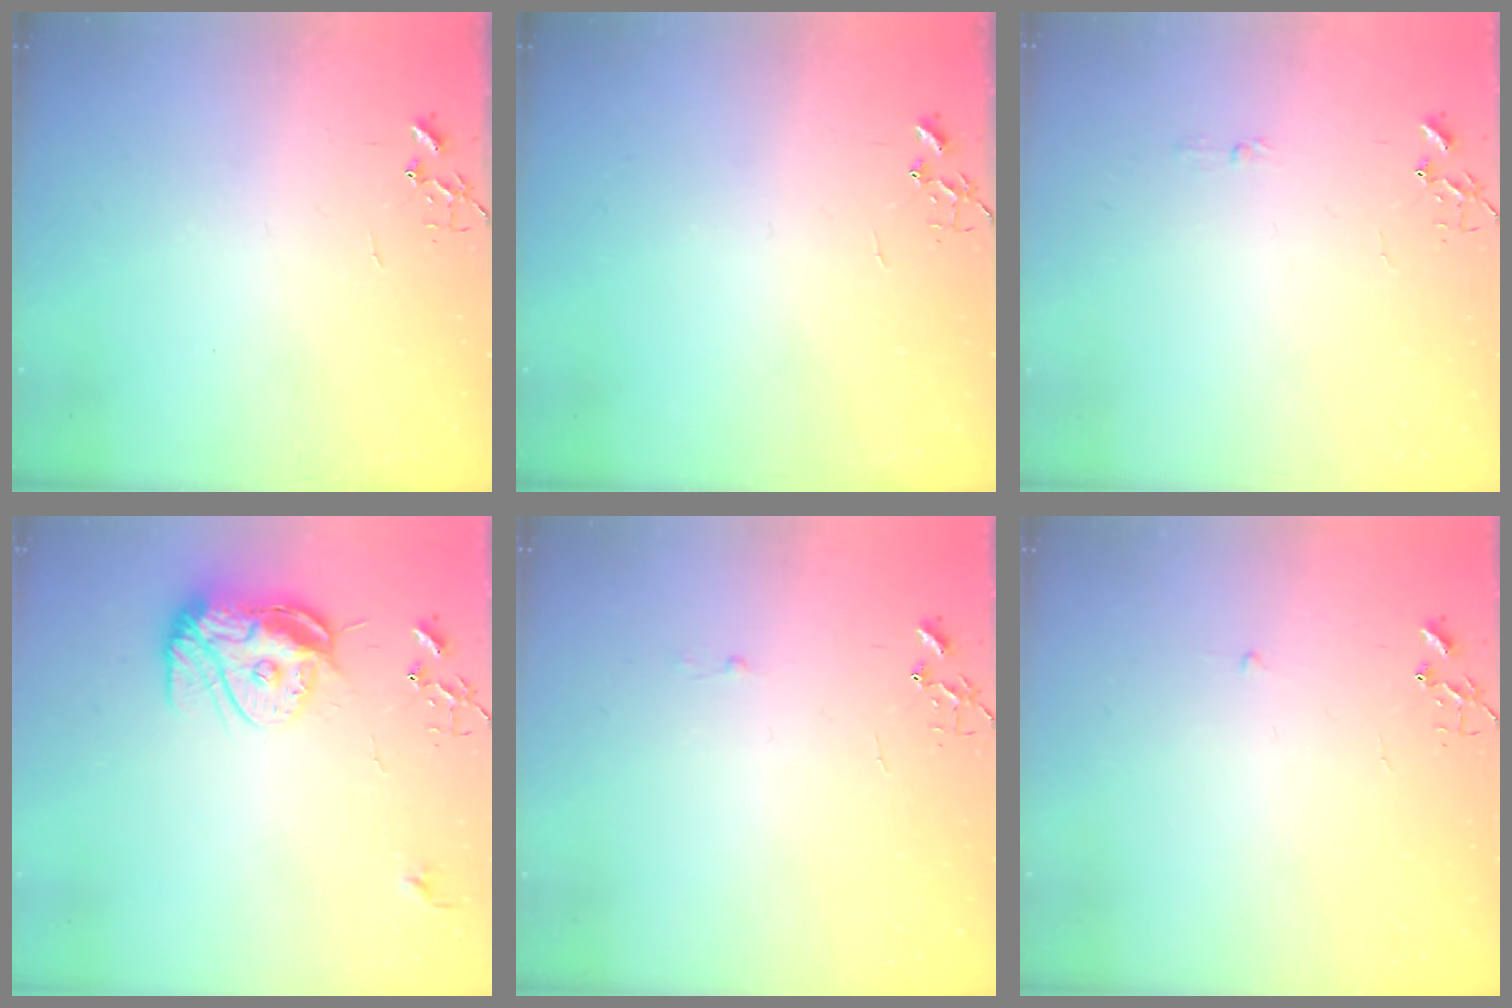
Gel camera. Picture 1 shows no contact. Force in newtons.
{"total": 0.0}
{"total": 3.3, "press": 3.2, "slide": 0.4}
{"total": 12.4, "press": 12.4, "slide": 1.4}
{"total": 1.8, "press": 1.8, "slide": 0.2}
{"total": 2.3, "press": 2.3, "slide": 0.3}